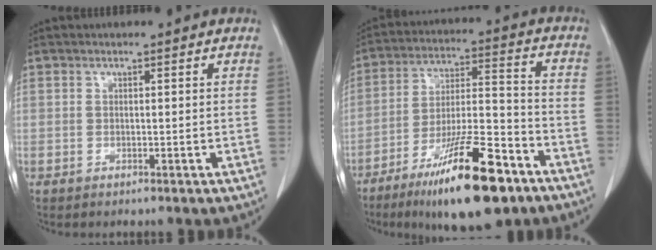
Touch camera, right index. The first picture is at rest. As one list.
[{"total": 18.7, "force": [-11.8, 3.6, 14.0], "torque": [-0.222, -0.013, -0.198]}]